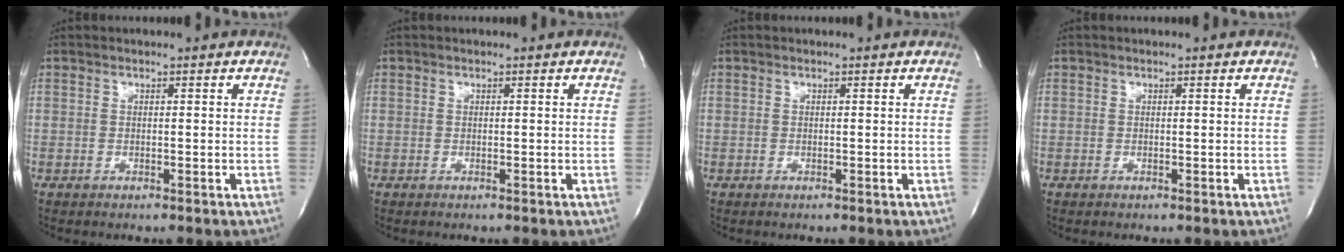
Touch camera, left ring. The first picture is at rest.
{"total": 0.0}
{"total": 0.0}
{"total": 0.0}